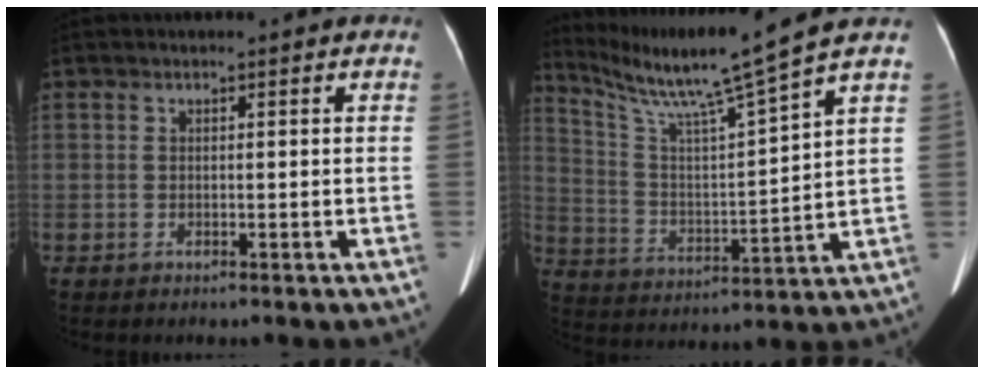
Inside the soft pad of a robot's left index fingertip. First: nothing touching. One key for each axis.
{"total": 14.1, "fx": 11.5, "fy": -2.5, "fz": 7.7, "tx": -0.144, "ty": -0.010, "tz": 0.207}